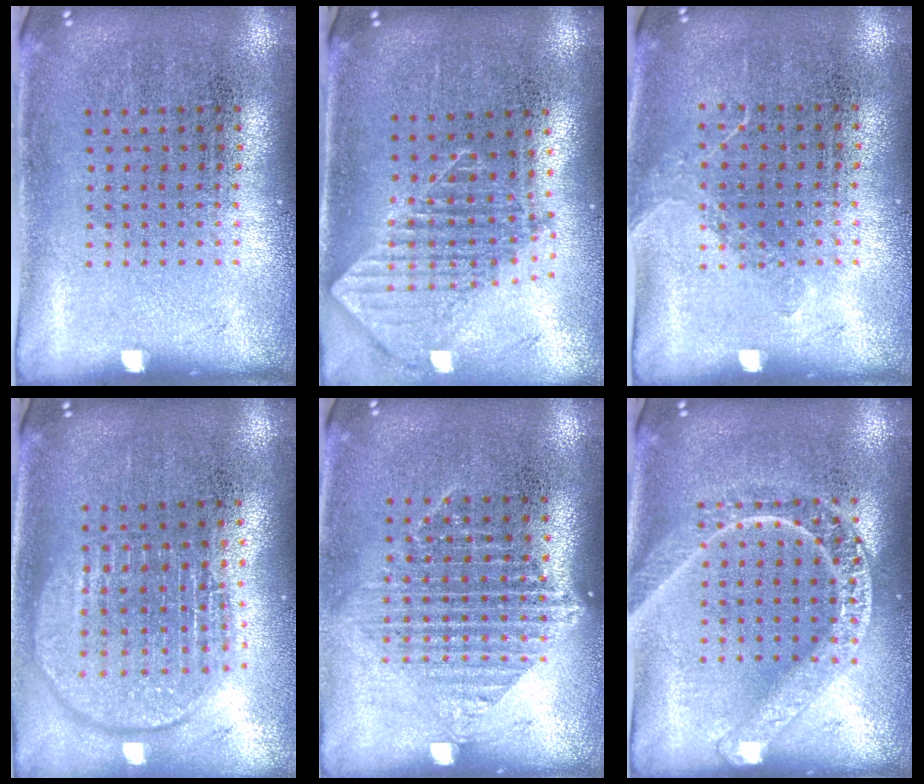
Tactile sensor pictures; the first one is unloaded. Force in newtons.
{"total": 1.9, "press": 1.5, "slide": 1.2}
{"total": 0.9, "press": 0.7, "slide": 0.6}
{"total": 1.8, "press": 1.5, "slide": 1.0}
{"total": 1.4, "press": 1.2, "slide": 0.7}
{"total": 3.0, "press": 2.9, "slide": 0.4}